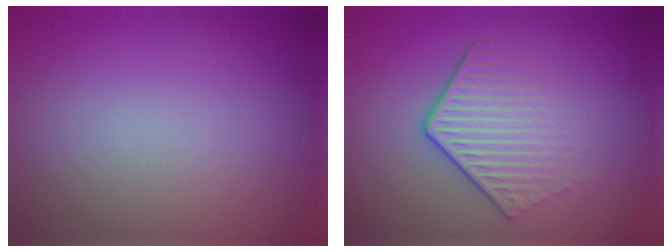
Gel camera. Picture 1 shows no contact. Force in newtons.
{"total": 4.4, "press": 2.9, "slide": 3.3}